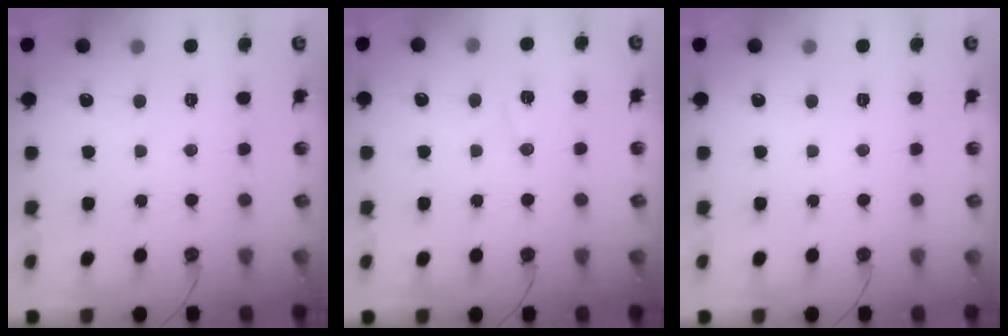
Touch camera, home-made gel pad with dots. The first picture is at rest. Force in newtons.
{"total": 8.1, "press": 7.3, "slide": 3.4}
{"total": 0.0}